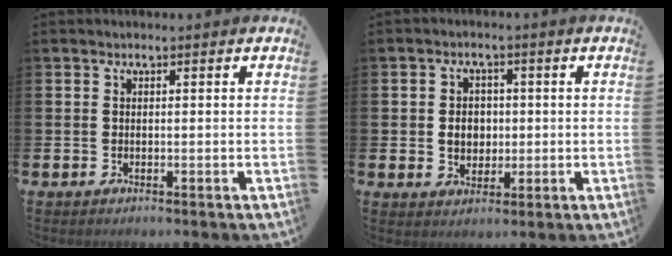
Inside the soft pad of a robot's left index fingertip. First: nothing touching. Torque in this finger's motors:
{"motor_torque": [0.11, -0.01, 0.09, 0.07]}